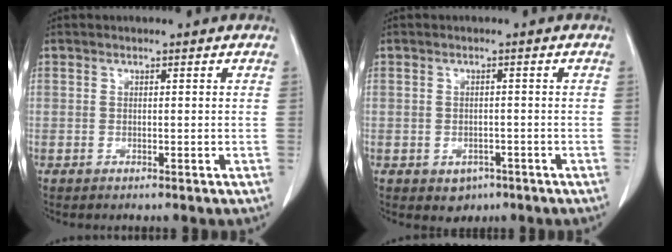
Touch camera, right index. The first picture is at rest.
{"total": 2.7, "force": [-1.3, 2.0, 1.1], "torque": [-0.010, 0.004, -0.006]}